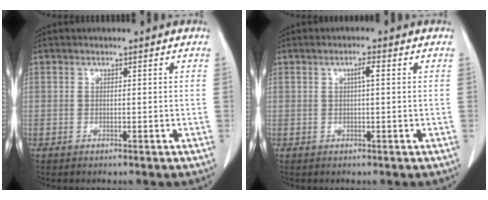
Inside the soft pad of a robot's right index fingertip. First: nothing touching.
{"total": 1.8, "force": [0.4, 0.1, 1.7], "torque": [-0.030, 0.005, 0.005]}